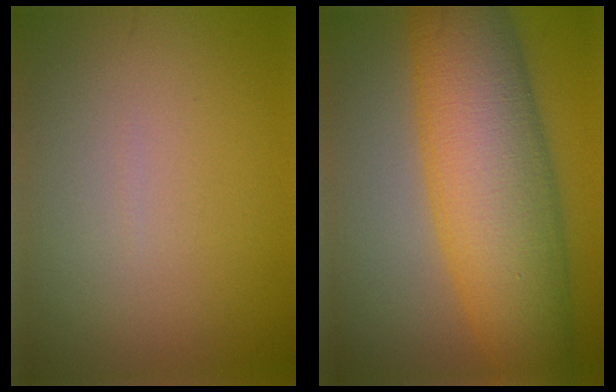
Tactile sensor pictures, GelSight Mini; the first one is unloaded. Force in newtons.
{"total": 11.9, "press": 11.9, "slide": 0.2}